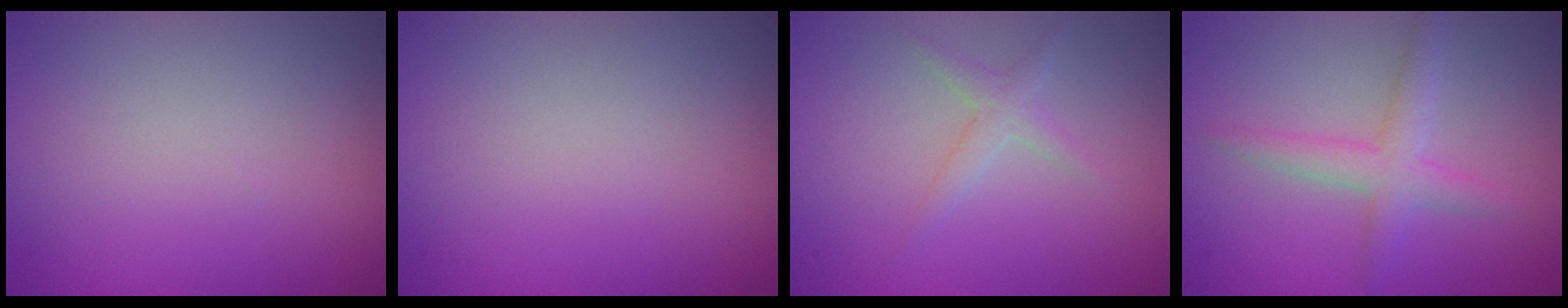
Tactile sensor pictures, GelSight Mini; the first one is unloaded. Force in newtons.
{"total": 0.0}
{"total": 1.5, "press": 1.5, "slide": 0.1}
{"total": 2.9, "press": 2.9, "slide": 0.1}